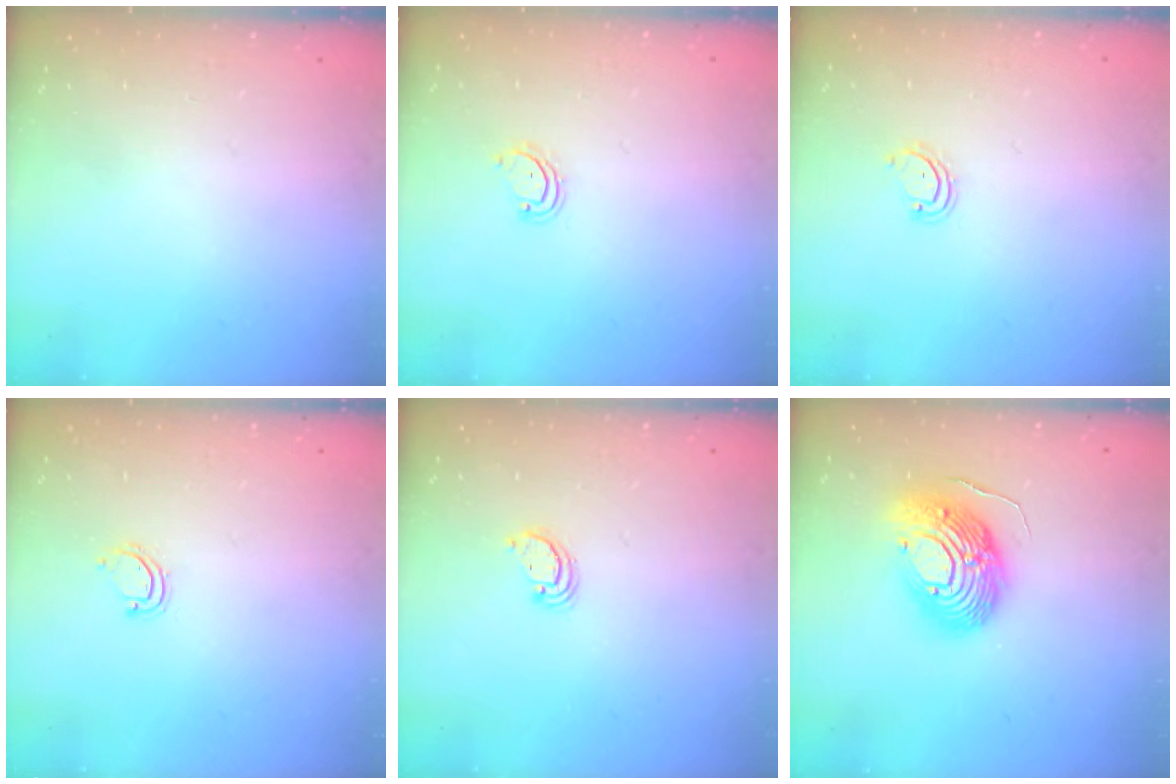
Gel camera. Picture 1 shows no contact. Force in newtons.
{"total": 2.9, "press": 2.9, "slide": 0.3}
{"total": 2.9, "press": 2.9, "slide": 0.3}
{"total": 3.7, "press": 3.7, "slide": 0.3}
{"total": 2.4, "press": 2.4, "slide": 0.2}
{"total": 16.9, "press": 16.8, "slide": 1.6}